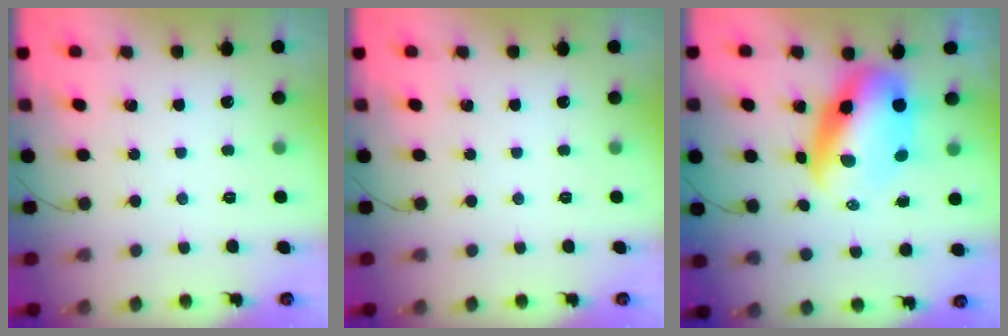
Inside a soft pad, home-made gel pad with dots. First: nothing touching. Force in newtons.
{"total": 0.0}
{"total": 9.8, "press": 9.5, "slide": 2.5}